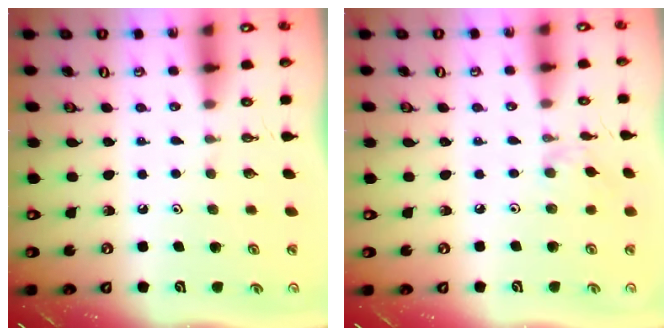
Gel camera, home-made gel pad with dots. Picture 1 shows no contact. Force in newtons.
{"total": 1.3, "press": 1.3, "slide": 0.4}